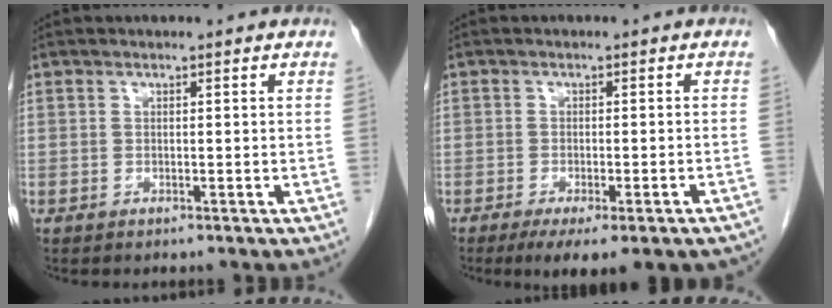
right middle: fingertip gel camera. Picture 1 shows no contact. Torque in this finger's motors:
{"motor_torque": [1.08, -1.06, 0.18, 0.06]}